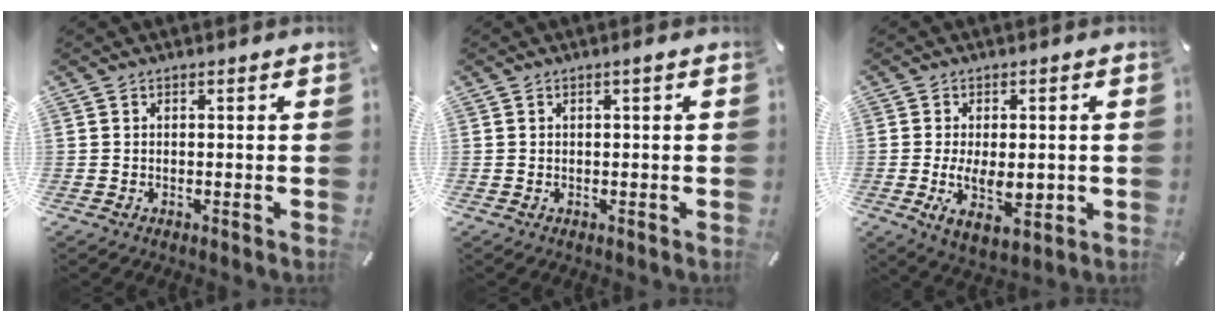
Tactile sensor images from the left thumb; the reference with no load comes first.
{"total": 1.2, "force": [0.2, 0.0, 1.2], "torque": [-0.022, -0.001, 0.003]}
{"total": 9.3, "force": [-1.2, 5.1, 7.6], "torque": [-0.134, -0.013, -0.018]}